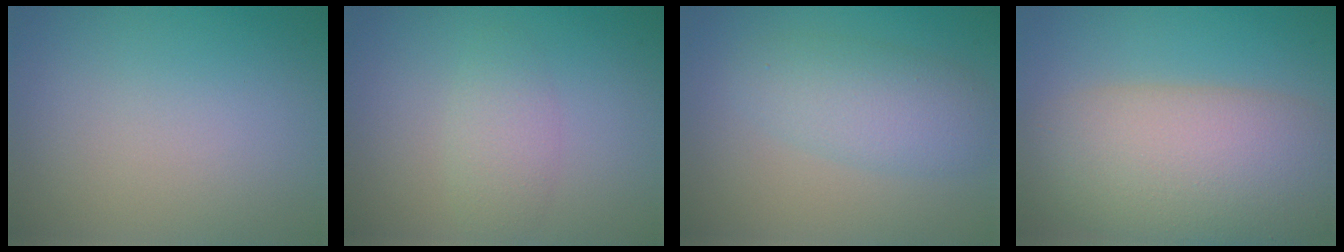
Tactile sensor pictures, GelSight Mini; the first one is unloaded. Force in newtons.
{"total": 1.2, "press": 1.2, "slide": 0.2}
{"total": 3.9, "press": 3.9, "slide": 0.2}
{"total": 10.6, "press": 10.5, "slide": 0.9}